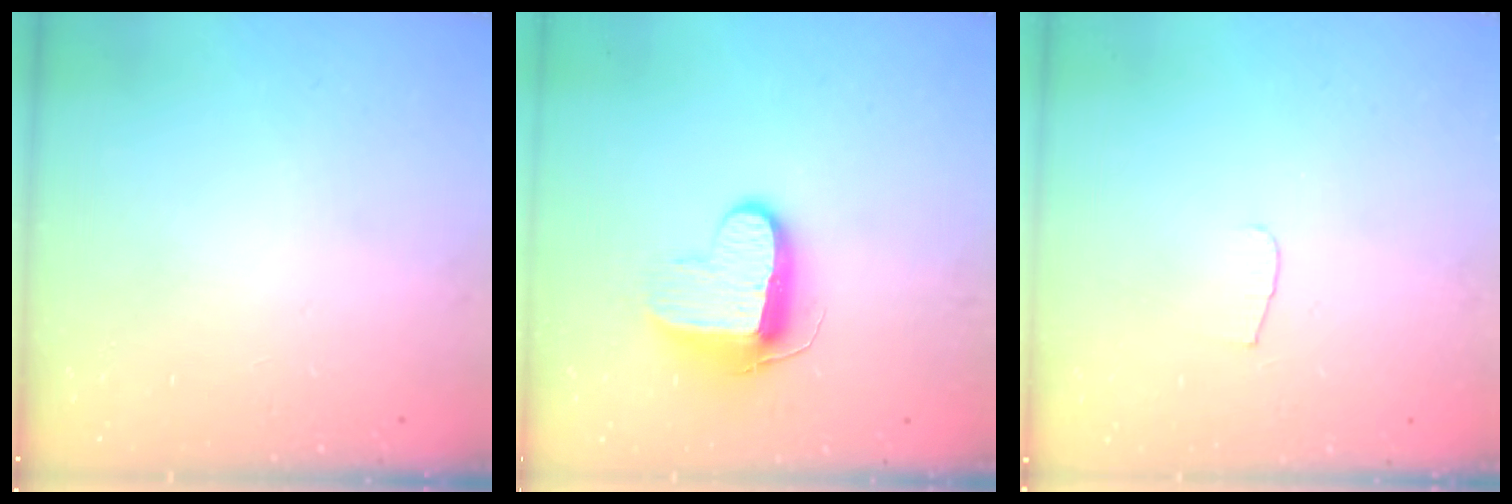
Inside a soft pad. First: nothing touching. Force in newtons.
{"total": 10.0, "press": 10.0, "slide": 0.2}
{"total": 3.6, "press": 3.6, "slide": 0.4}